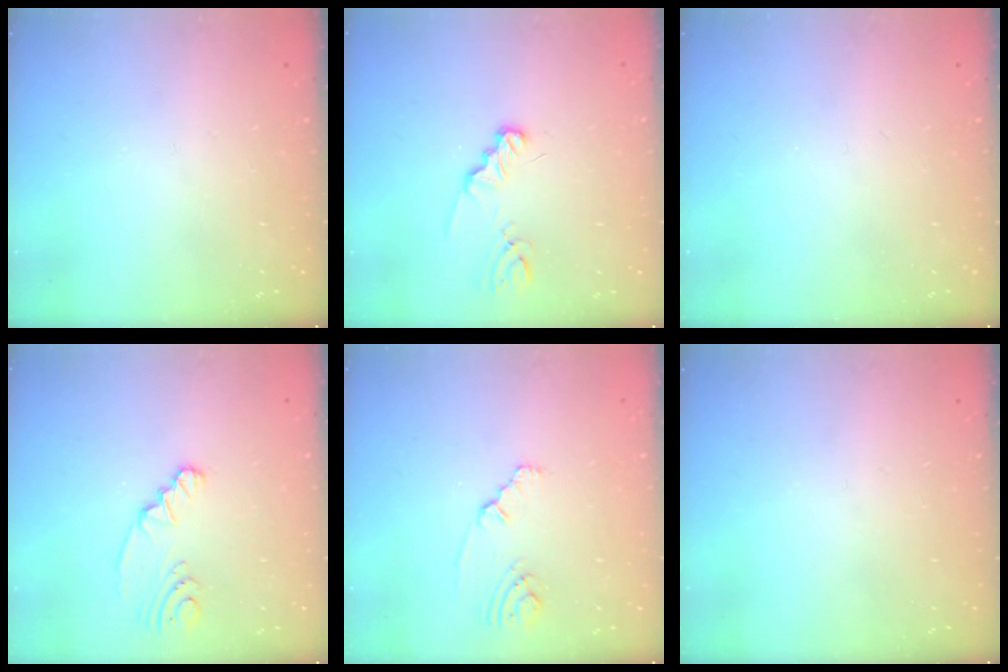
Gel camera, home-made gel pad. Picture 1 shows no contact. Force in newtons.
{"total": 2.1, "press": 2.1, "slide": 0.3}
{"total": 0.0}
{"total": 2.9, "press": 2.7, "slide": 1.2}
{"total": 2.3, "press": 2.3, "slide": 0.4}
{"total": 0.0}